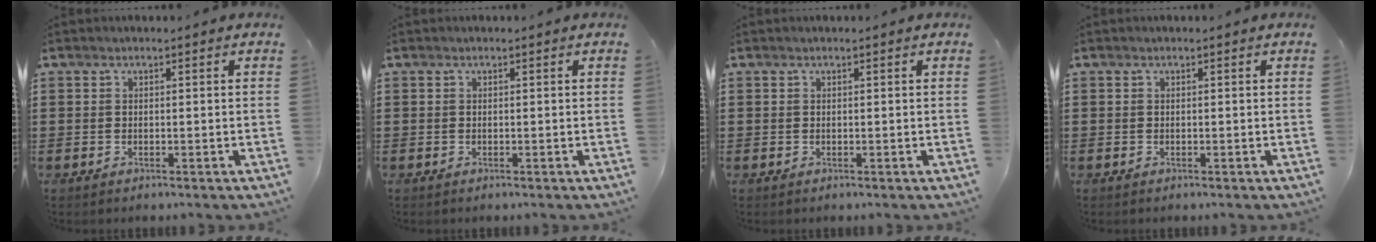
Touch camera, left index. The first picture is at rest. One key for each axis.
{"total": 0.0}
{"total": 0.0}
{"total": 0.0}